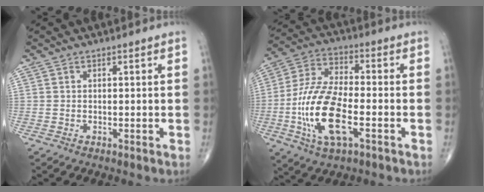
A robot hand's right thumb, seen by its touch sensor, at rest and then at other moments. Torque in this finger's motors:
{"motor_torque": [-0.15, 0.57, 1.46, -0.10, 0.44]}